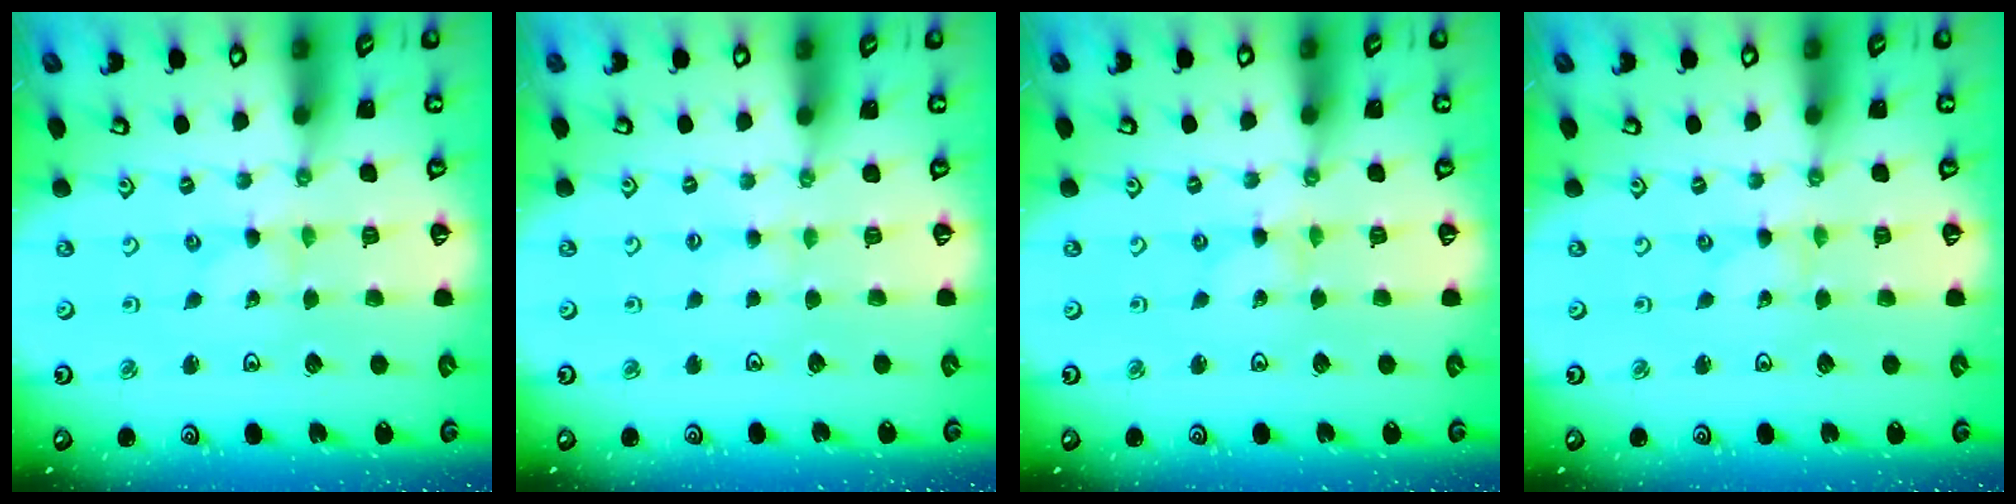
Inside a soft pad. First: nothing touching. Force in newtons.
{"total": 1.6, "press": 1.6, "slide": 0.3}
{"total": 0.0}
{"total": 0.0}